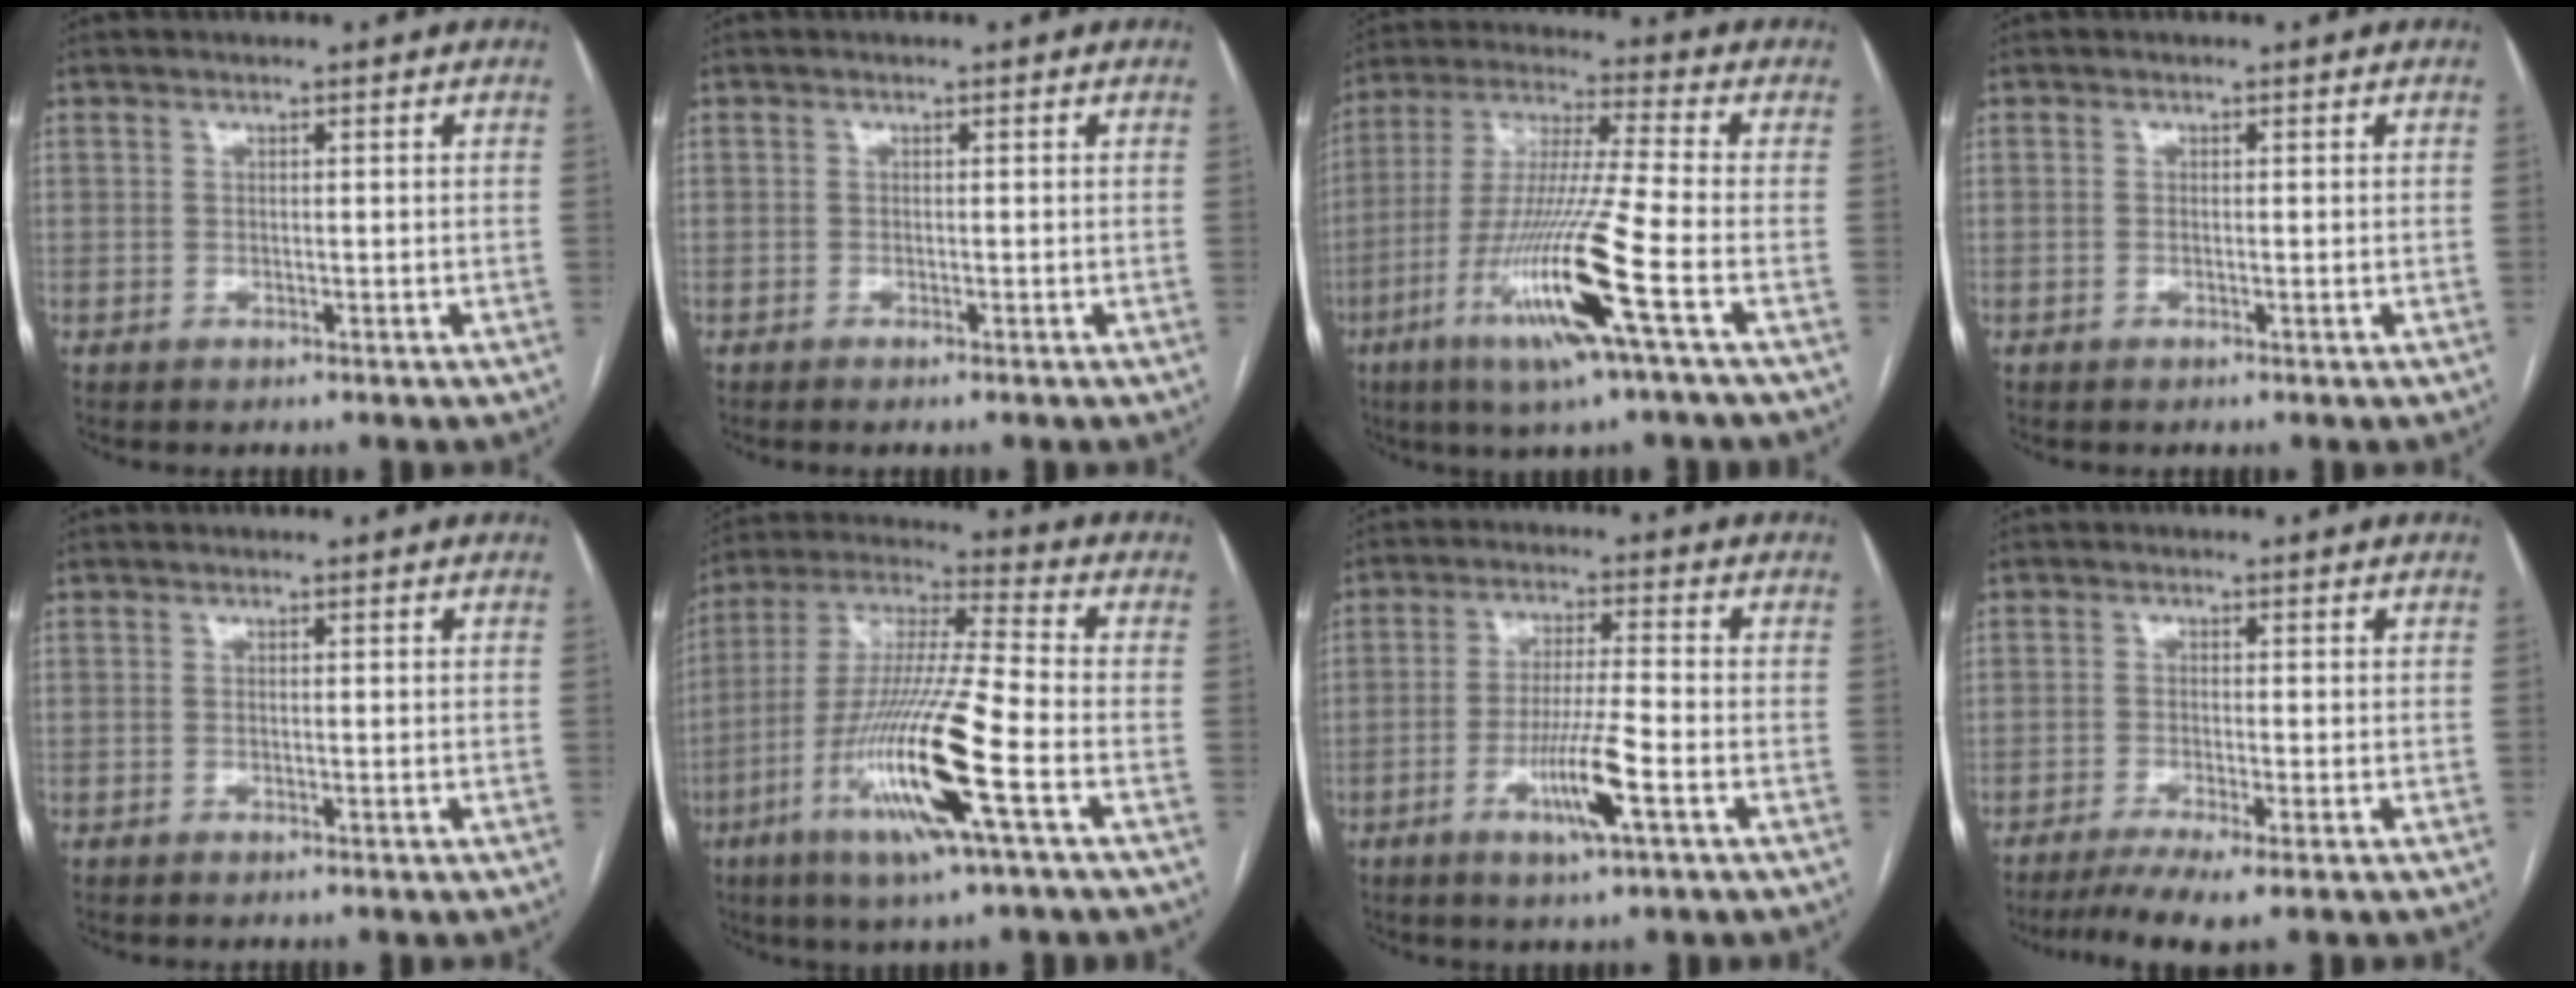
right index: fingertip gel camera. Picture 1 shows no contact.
{"total": 0.7, "force": [-0.5, -0.1, 0.5], "torque": [-0.009, 0.000, -0.009]}
{"total": 16.3, "force": [-6.5, -1.3, 14.9], "torque": [-0.306, -0.023, -0.124]}
{"total": 0.5, "force": [-0.2, -0.1, 0.5], "torque": [-0.012, 0.001, -0.003]}
{"total": 0.0}
{"total": 17.7, "force": [-6.6, 0.0, 16.4], "torque": [-0.336, -0.020, -0.128]}
{"total": 8.4, "force": [-3.4, -0.3, 7.7], "torque": [-0.147, -0.011, -0.062]}
{"total": 6.1, "force": [-4.2, 0.0, 4.4], "torque": [-0.071, -0.010, -0.070]}